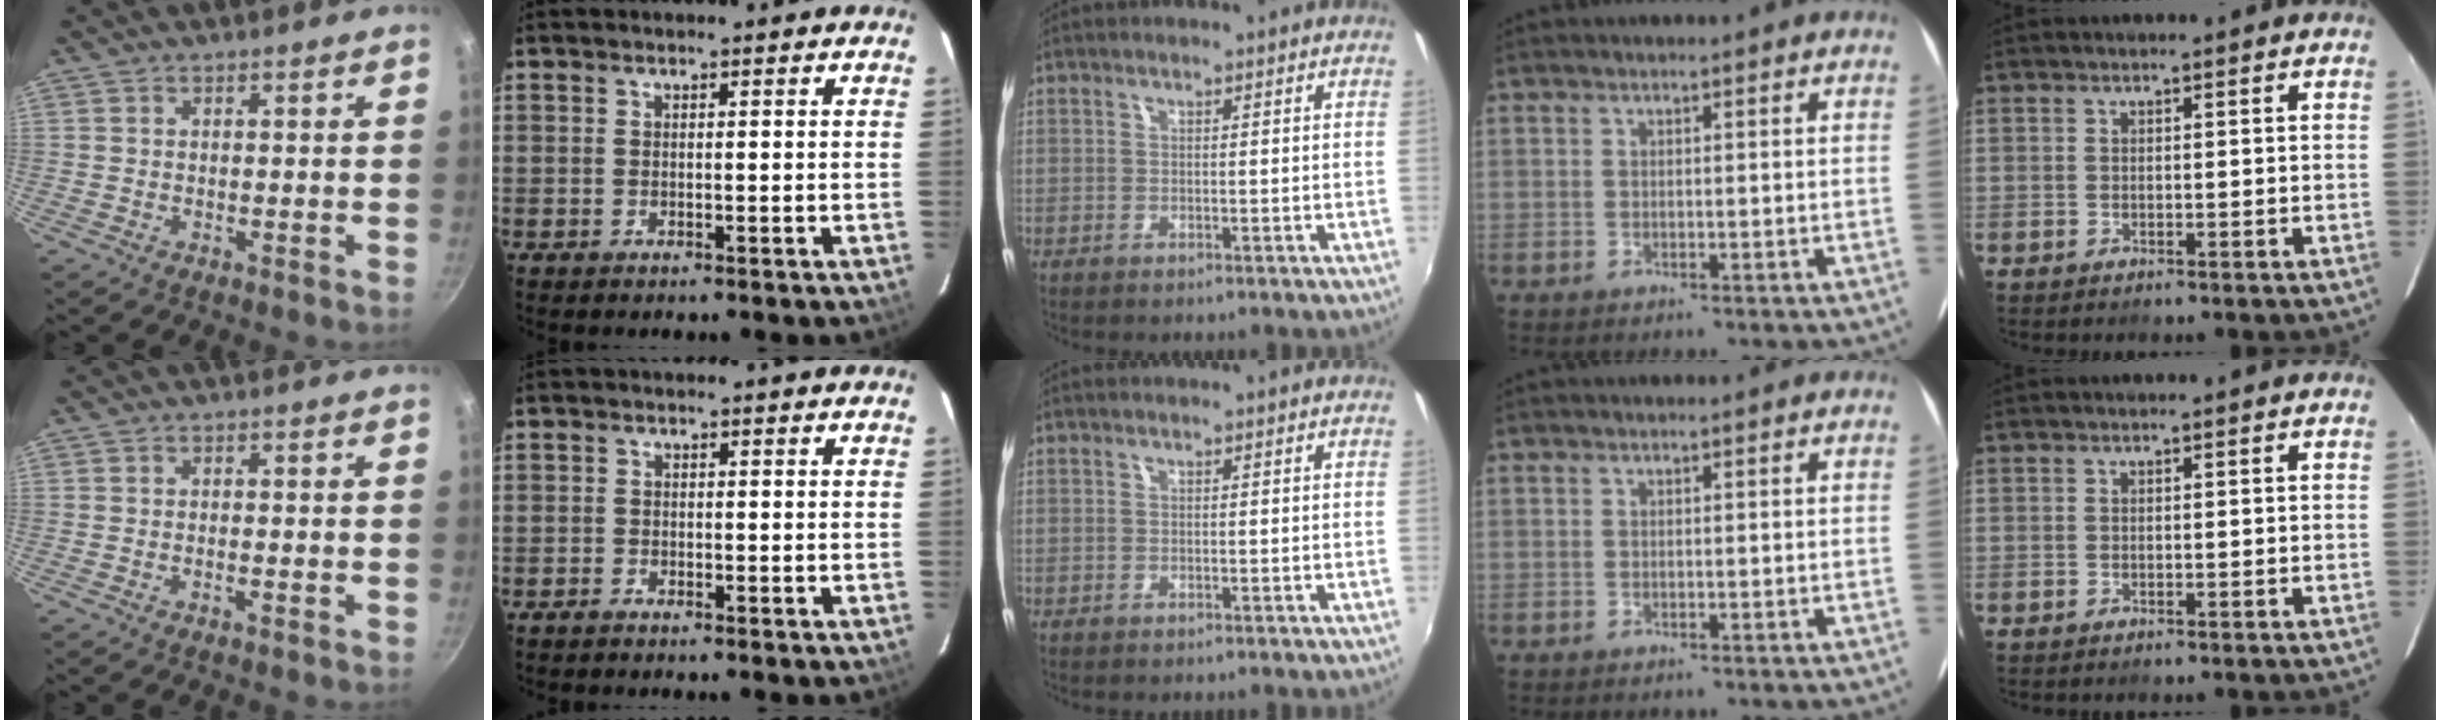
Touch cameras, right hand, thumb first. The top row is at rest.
{"thumb": {"total": 0.8, "force": [-0.5, 0.1, 0.6], "torque": [-0.020, 0.006, -0.011]}, "index": {"total": 1.0, "force": [-0.9, 0.3, 0.0], "torque": [-0.006, 0.003, -0.022]}}